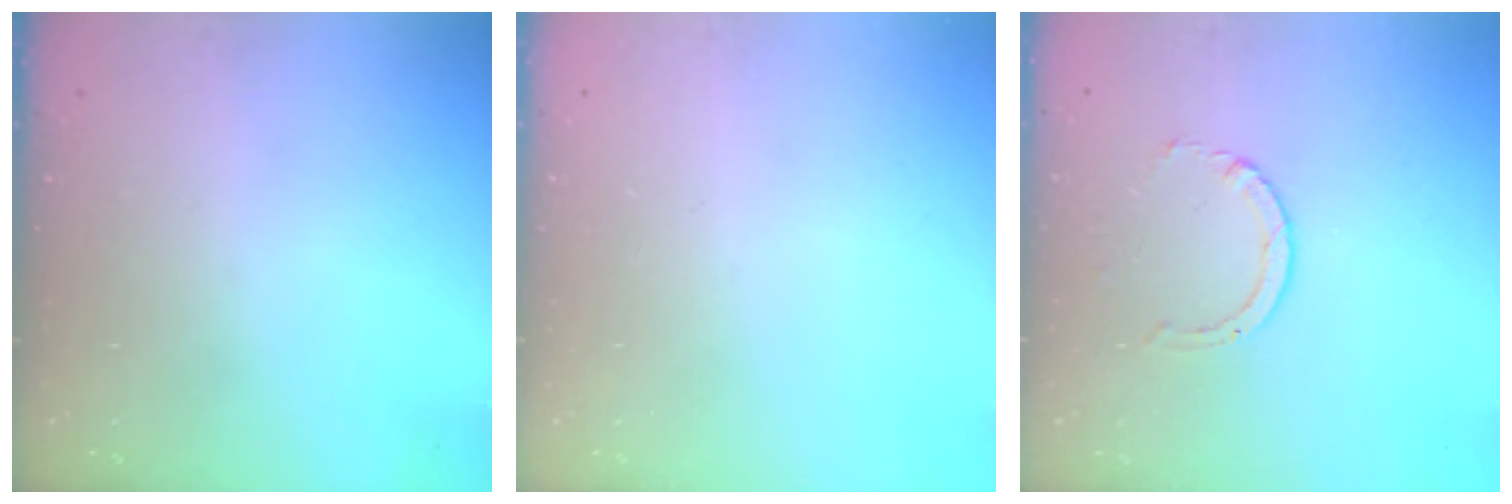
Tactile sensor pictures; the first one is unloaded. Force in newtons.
{"total": 0.0}
{"total": 2.9, "press": 2.9, "slide": 0.4}